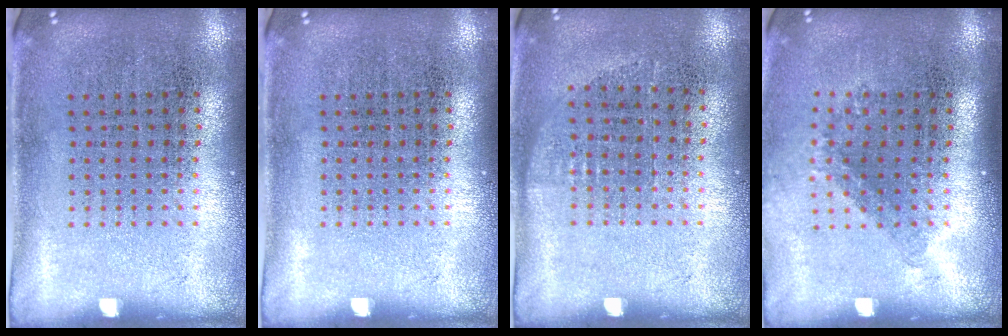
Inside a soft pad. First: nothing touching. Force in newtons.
{"total": 0.0}
{"total": 0.7, "press": 0.6, "slide": 0.3}
{"total": 1.3, "press": 0.8, "slide": 0.9}